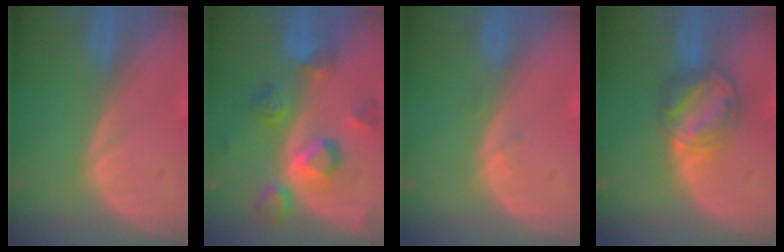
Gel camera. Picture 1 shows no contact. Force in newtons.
{"total": 8.1, "press": 8.1, "slide": 0.3}
{"total": 0.7, "press": 0.7, "slide": 0.1}
{"total": 6.9, "press": 6.3, "slide": 2.8}